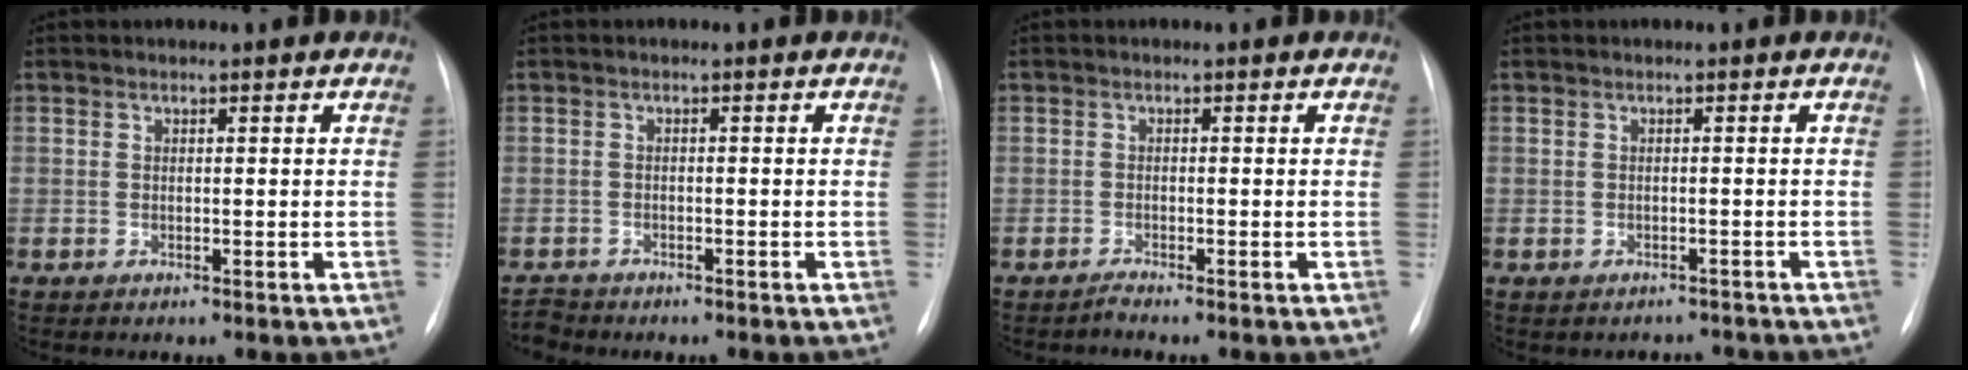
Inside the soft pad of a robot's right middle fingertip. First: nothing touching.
{"total": 2.1, "force": [-2.1, 0.4, -0.5], "torque": [0.007, -0.010, -0.037]}
{"total": 0.9, "force": [-0.8, -0.3, 0.1], "torque": [-0.001, -0.003, -0.016]}
{"total": 2.6, "force": [-2.3, 1.0, -0.6], "torque": [0.012, 0.008, -0.030]}